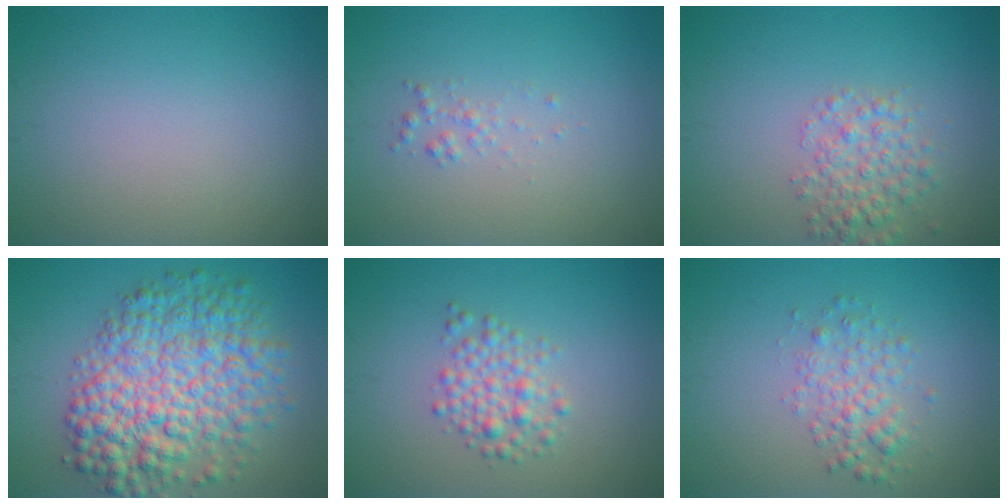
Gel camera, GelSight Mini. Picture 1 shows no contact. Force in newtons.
{"total": 0.9, "press": 0.9, "slide": 0.0}
{"total": 3.2, "press": 3.2, "slide": 0.1}
{"total": 9.7, "press": 9.7, "slide": 0.1}
{"total": 2.8, "press": 2.8, "slide": 0.1}
{"total": 2.6, "press": 2.6, "slide": 0.1}